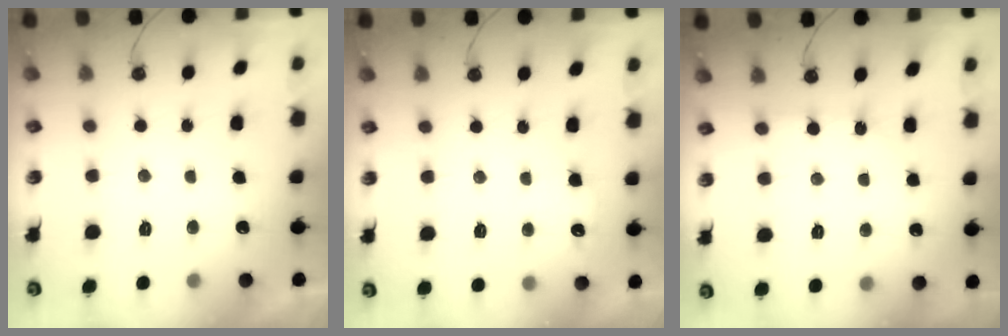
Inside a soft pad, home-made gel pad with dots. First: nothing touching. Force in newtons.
{"total": 3.8, "press": 3.7, "slide": 0.4}
{"total": 2.9, "press": 2.9, "slide": 0.3}